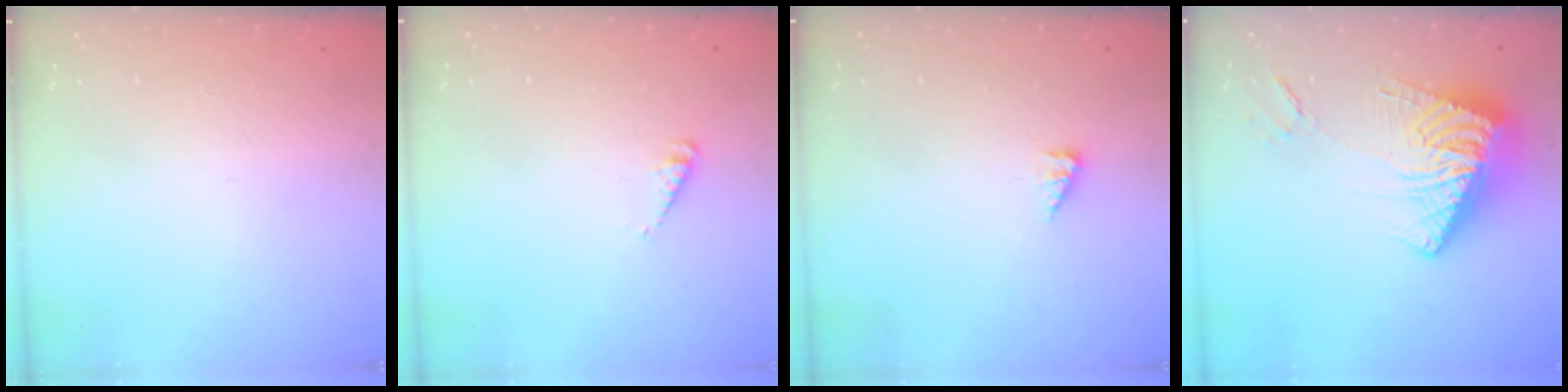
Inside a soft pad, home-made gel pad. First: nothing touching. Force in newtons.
{"total": 2.7, "press": 2.7, "slide": 0.3}
{"total": 2.9, "press": 2.9, "slide": 0.5}
{"total": 16.3, "press": 16.2, "slide": 1.8}